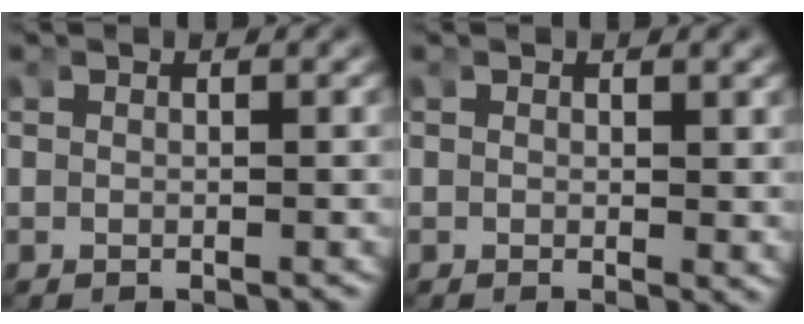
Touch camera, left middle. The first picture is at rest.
{"total": 0.7, "force": [0.2, 0.4, 0.5], "torque": [-0.004, -0.006, 0.005]}